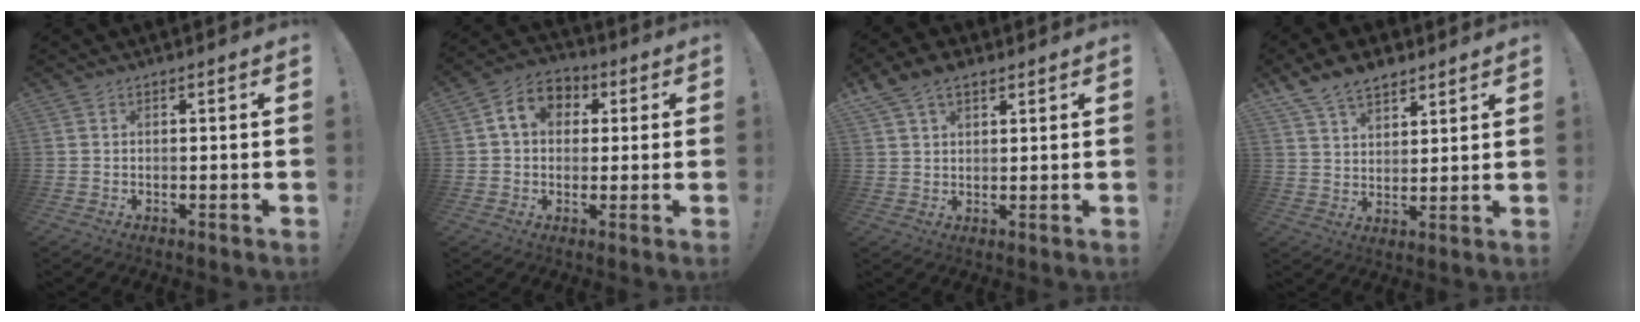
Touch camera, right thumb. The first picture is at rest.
{"total": 9.2, "force": [2.4, 7.3, 5.0], "torque": [-0.077, 0.006, 0.050]}
{"total": 6.6, "force": [4.3, 3.7, 3.4], "torque": [-0.063, -0.010, 0.085]}
{"total": 9.5, "force": [7.3, 5.0, 3.5], "torque": [-0.065, -0.036, 0.142]}